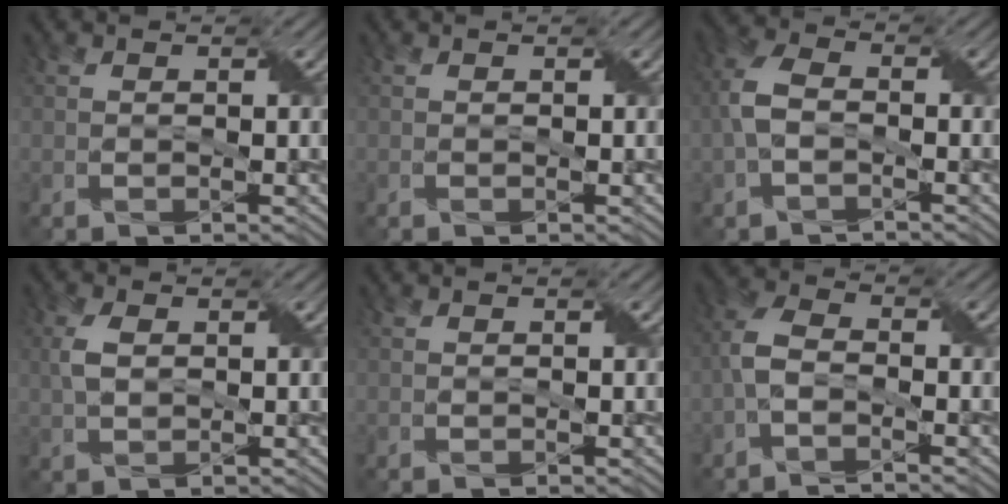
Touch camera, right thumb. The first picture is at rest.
{"total": 0.0}
{"total": 5.1, "force": [-1.3, 3.2, 3.7], "torque": [-0.101, 0.005, -0.033]}
{"total": 3.4, "force": [0.6, 2.0, 2.7], "torque": [-0.070, 0.005, 0.011]}
{"total": 0.0}
{"total": 4.3, "force": [-2.0, 2.1, 3.2], "torque": [-0.082, 0.008, -0.049]}